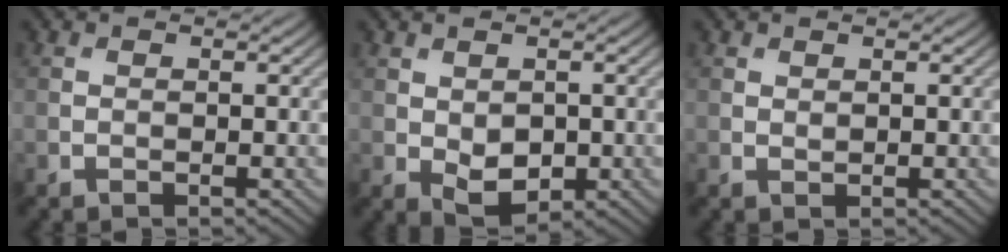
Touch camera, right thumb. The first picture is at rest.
{"total": 3.9, "force": [-0.5, 2.5, 3.0], "torque": [-0.057, -0.012, -0.001]}
{"total": 0.5, "force": [0.4, 0.2, 0.2], "torque": [-0.005, -0.003, 0.010]}